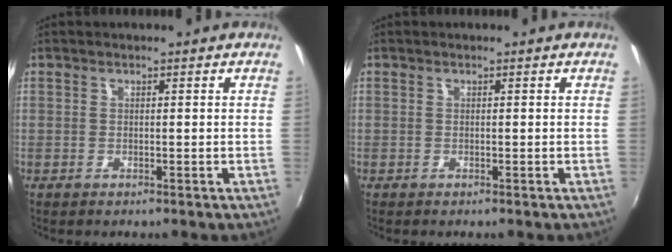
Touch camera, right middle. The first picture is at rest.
{"total": 0.0}